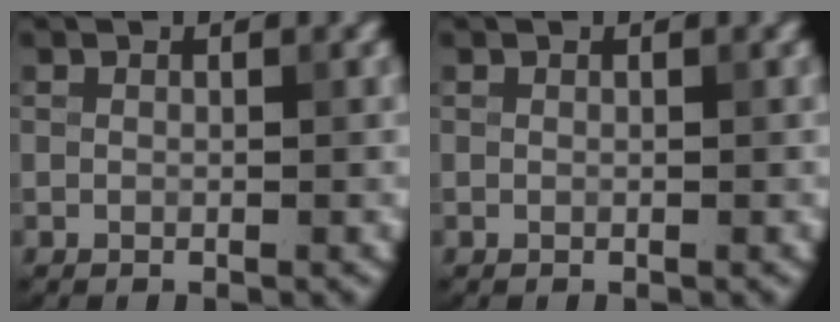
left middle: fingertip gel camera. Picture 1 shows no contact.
{"total": 0.0}